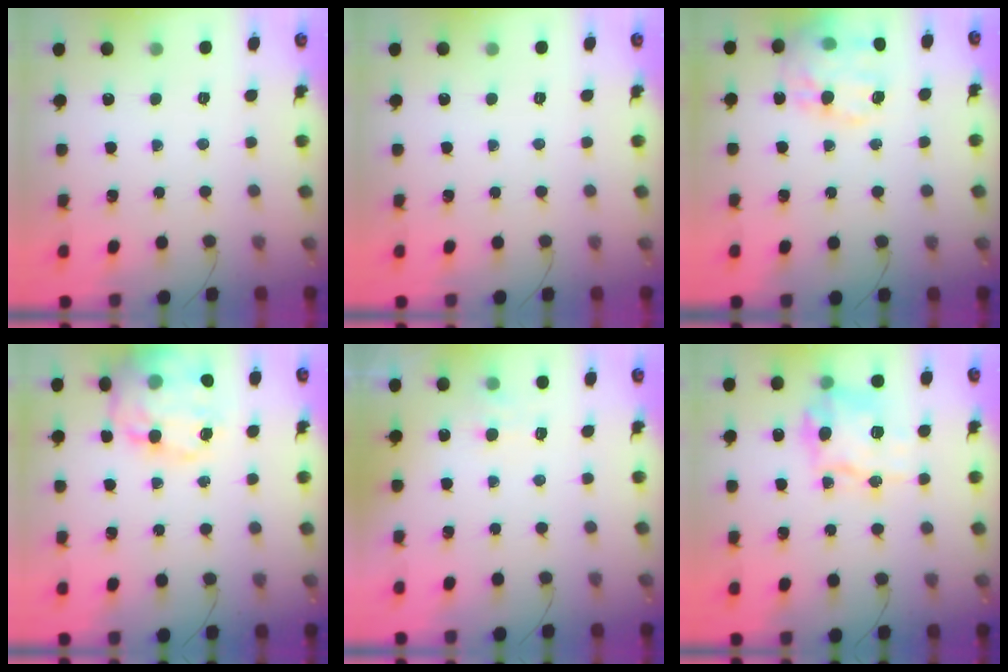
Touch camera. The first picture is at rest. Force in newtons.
{"total": 0.0}
{"total": 19.0, "press": 18.8, "slide": 2.9}
{"total": 18.9, "press": 18.6, "slide": 2.8}
{"total": 6.1, "press": 5.9, "slide": 1.5}
{"total": 14.3, "press": 14.2, "slide": 0.6}